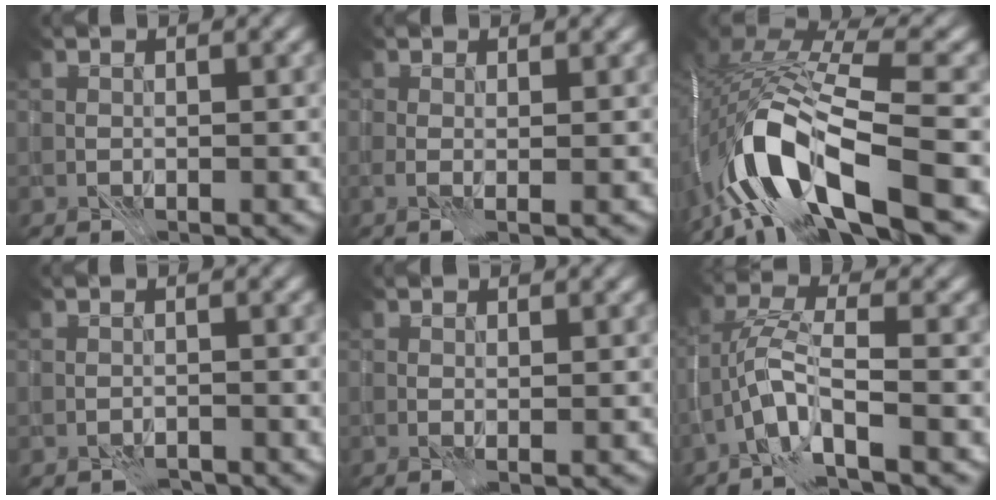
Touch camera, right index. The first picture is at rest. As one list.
[{"total": 1.8, "force": [0.6, 0.7, 1.6], "torque": [-0.012, 0.003, 0.002]}, {"total": 13.3, "force": [-5.3, 5.2, 11.1], "torque": [-0.229, 0.008, -0.087]}, {"total": 1.1, "force": [-1.0, 0.3, 0.1], "torque": [0.000, 0.003, -0.018]}, {"total": 0.9, "force": [0.4, 0.2, 0.8], "torque": [-0.006, 0.005, 0.008]}, {"total": 4.6, "force": [-2.1, 1.2, 4.0], "torque": [-0.080, 0.009, -0.048]}]